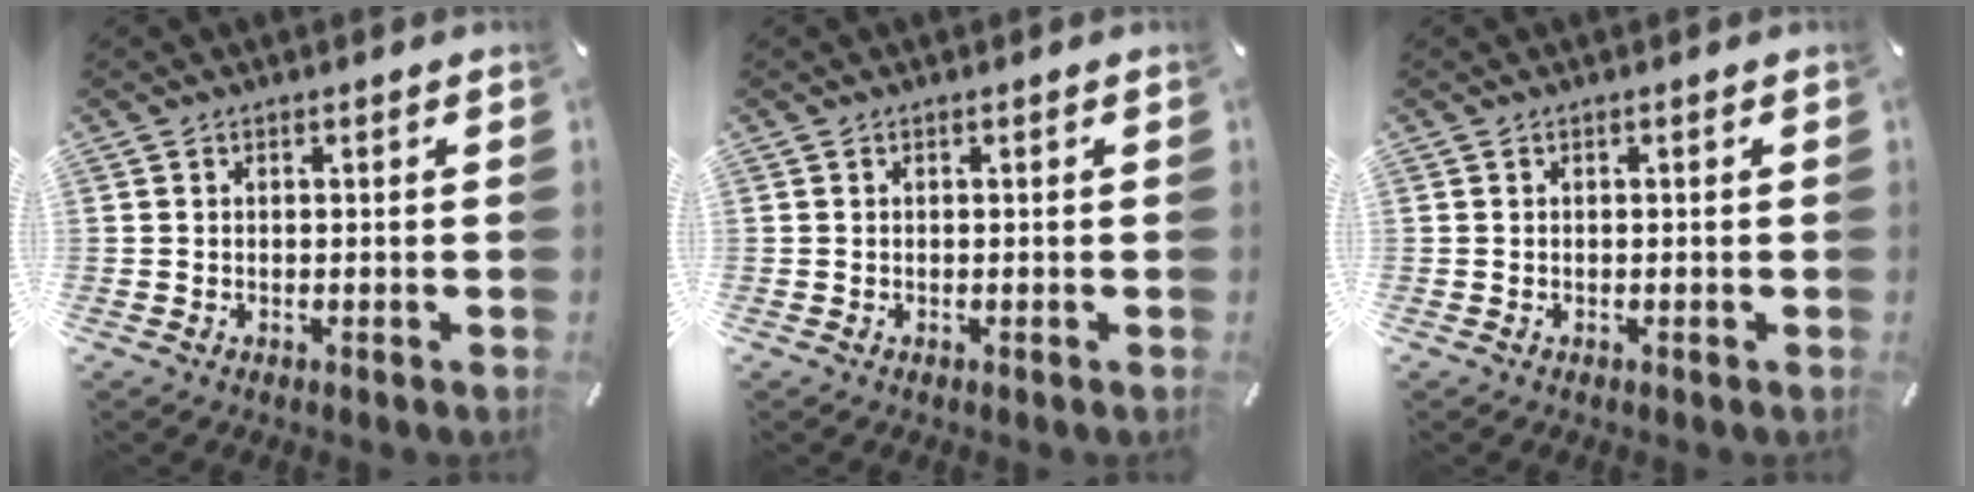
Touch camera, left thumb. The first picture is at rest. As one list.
[{"total": 0.0}, {"total": 0.0}]